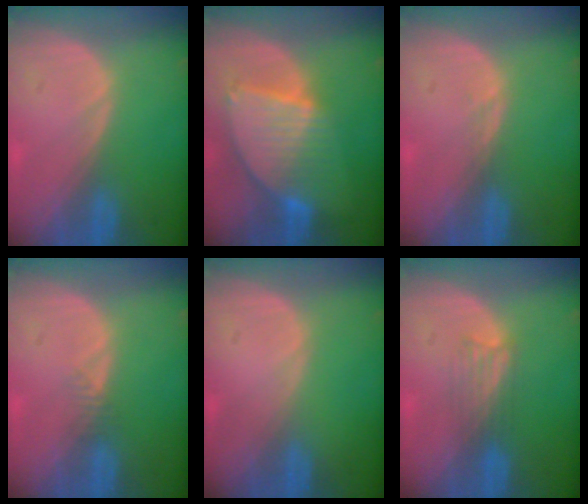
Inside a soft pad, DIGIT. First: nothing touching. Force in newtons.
{"total": 8.7, "press": 7.5, "slide": 4.4}
{"total": 0.8, "press": 0.6, "slide": 0.6}
{"total": 1.2, "press": 1.0, "slide": 0.6}
{"total": 0.0}
{"total": 3.0, "press": 2.8, "slide": 1.3}